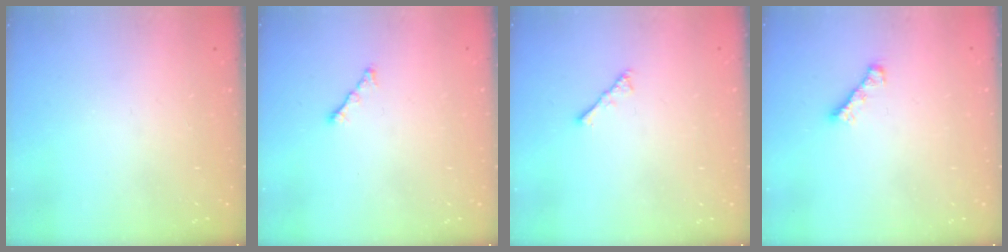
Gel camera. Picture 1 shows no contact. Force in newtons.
{"total": 2.3, "press": 2.2, "slide": 0.7}
{"total": 2.1, "press": 2.1, "slide": 0.5}
{"total": 1.9, "press": 1.8, "slide": 0.6}